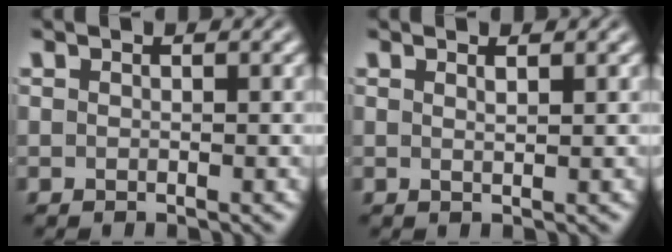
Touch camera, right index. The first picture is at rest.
{"total": 1.2, "force": [0.4, -1.0, 0.4], "torque": [-0.004, -0.007, 0.015]}